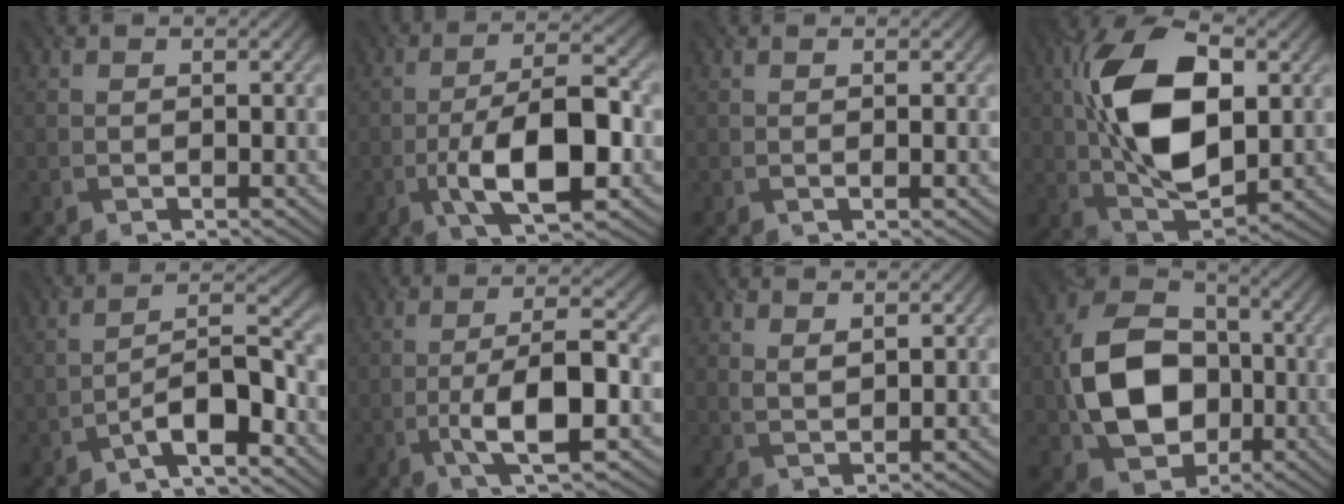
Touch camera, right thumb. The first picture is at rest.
{"total": 11.0, "force": [-3.5, 3.9, 9.7], "torque": [-0.160, 0.005, -0.066]}
{"total": 0.6, "force": [0.2, -0.2, 0.6], "torque": [-0.010, 0.004, -0.001]}
{"total": 15.0, "force": [2.2, 8.0, 12.4], "torque": [-0.254, 0.015, 0.038]}
{"total": 6.9, "force": [-4.5, 1.5, 5.0], "torque": [-0.081, 0.020, -0.088]}
{"total": 8.4, "force": [-2.8, 2.0, 7.7], "torque": [-0.130, 0.010, -0.056]}
{"total": 2.1, "force": [1.7, 0.4, 1.1], "torque": [-0.025, -0.004, 0.037]}
{"total": 12.3, "force": [-1.8, 9.4, 7.7], "torque": [-0.150, 0.006, -0.039]}